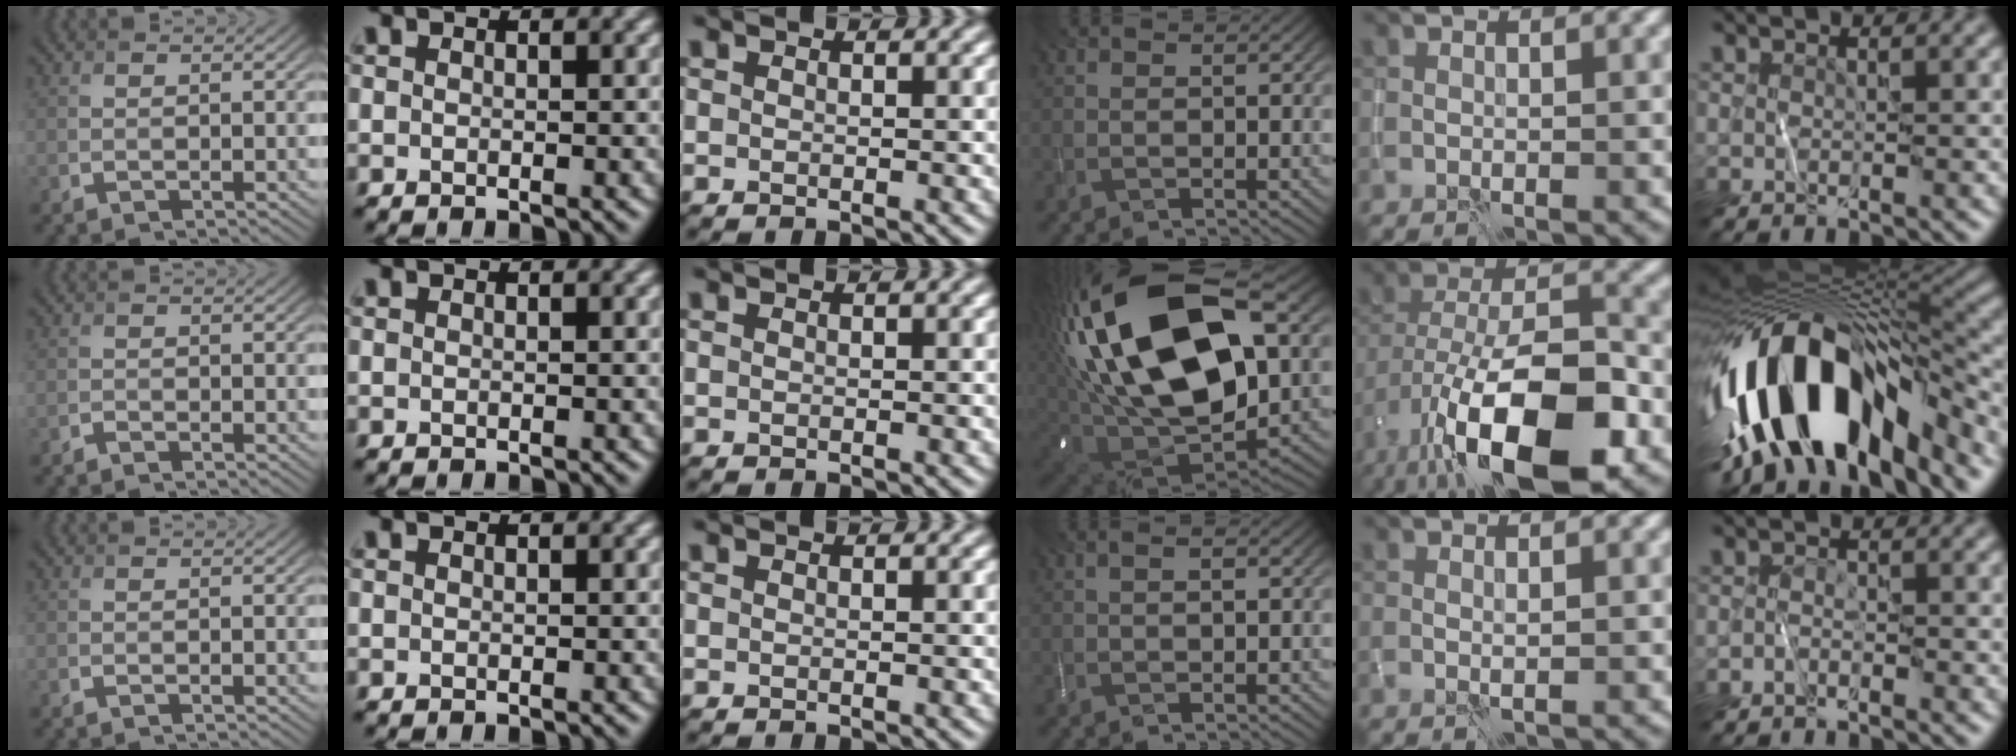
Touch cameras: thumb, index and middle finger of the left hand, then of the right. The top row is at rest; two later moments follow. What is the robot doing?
{"motion": "wipe", "object": "whiteboard"}